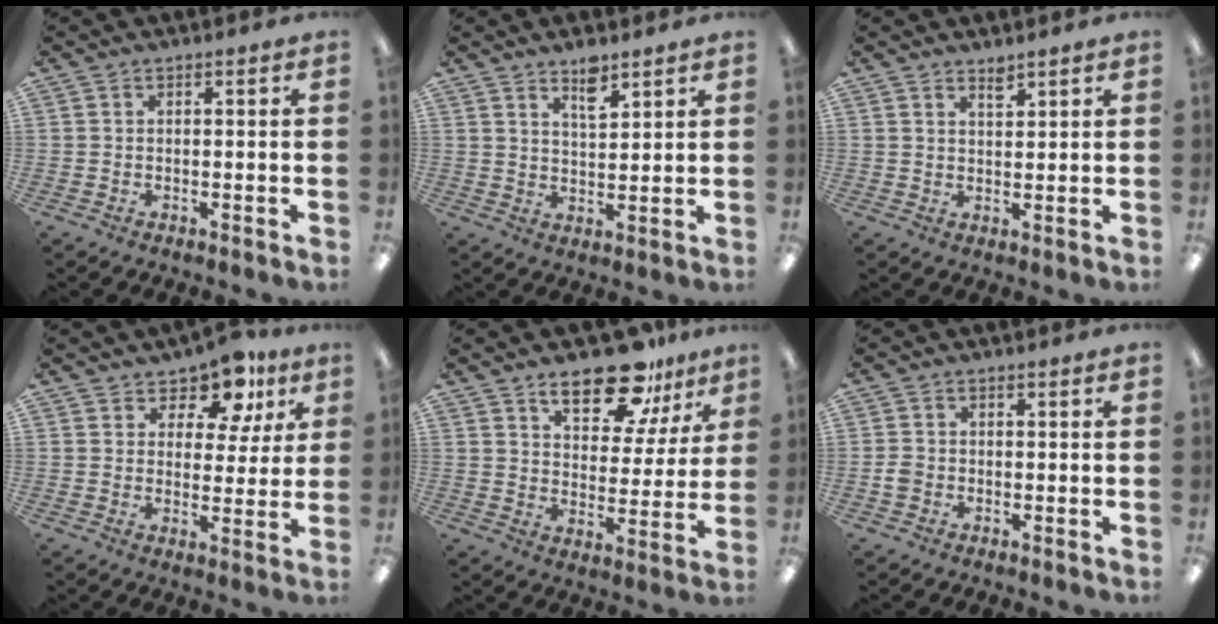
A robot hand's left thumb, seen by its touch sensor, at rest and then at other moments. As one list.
[{"total": 5.8, "force": [4.3, 2.2, 3.2], "torque": [-0.040, -0.025, 0.072]}, {"total": 2.3, "force": [2.2, 0.6, 0.6], "torque": [-0.008, -0.009, 0.039]}, {"total": 8.7, "force": [6.6, 4.8, 3.3], "torque": [-0.057, -0.041, 0.118]}, {"total": 15.4, "force": [11.0, 6.8, 8.4], "torque": [-0.118, -0.056, 0.188]}, {"total": 2.0, "force": [-0.6, 1.7, 0.8], "torque": [-0.014, 0.005, -0.013]}]